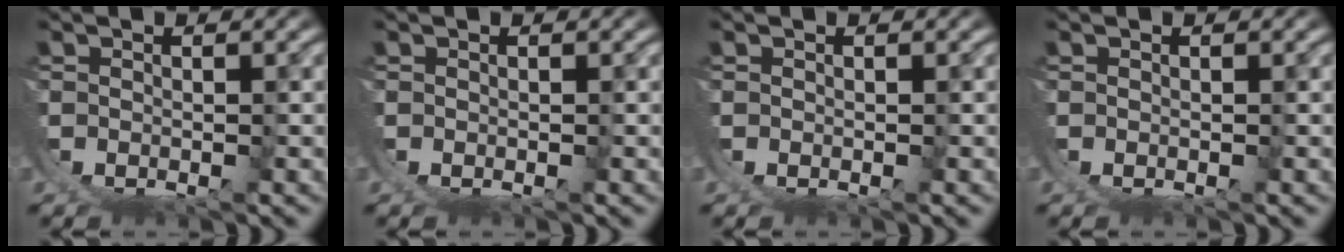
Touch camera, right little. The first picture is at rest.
{"total": 0.0}
{"total": 0.0}
{"total": 0.0}